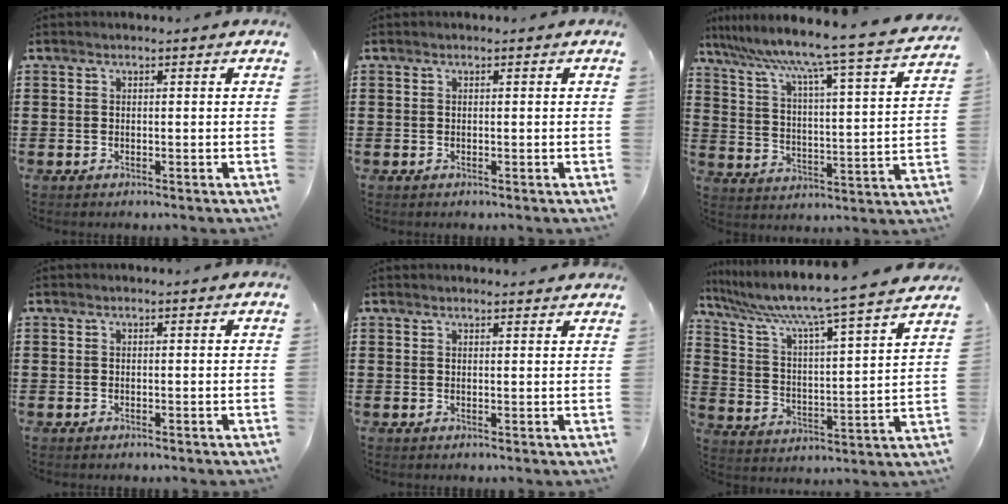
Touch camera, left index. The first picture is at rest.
{"total": 0.0}
{"total": 7.8, "force": [6.5, -1.5, 3.9], "torque": [-0.103, -0.061, 0.097]}
{"total": 0.0}
{"total": 1.5, "force": [1.5, 0.1, 0.3], "torque": [-0.008, 0.001, 0.029]}
{"total": 7.8, "force": [6.7, -0.7, 4.0], "torque": [-0.107, -0.059, 0.103]}